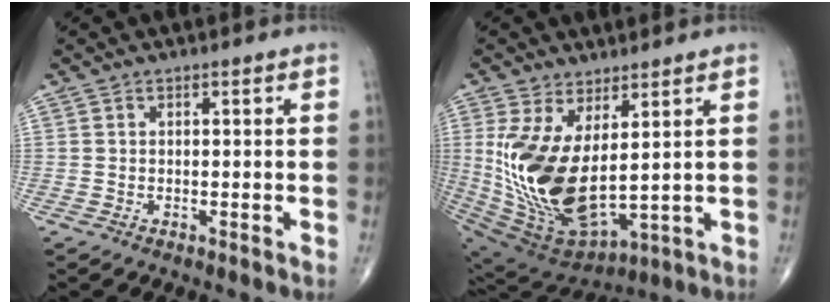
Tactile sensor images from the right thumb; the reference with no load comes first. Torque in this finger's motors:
{"motor_torque": [2.03, 2.99, 1.96, 0.04, 0.63]}